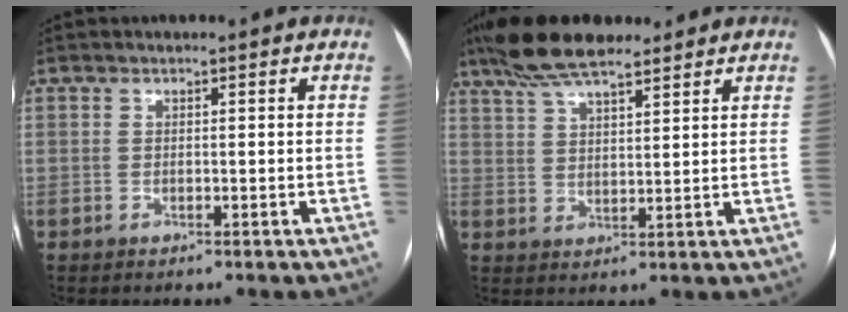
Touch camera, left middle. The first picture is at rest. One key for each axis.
{"total": 10.6, "fx": 8.5, "fy": 2.5, "fz": 5.9, "tx": -0.114, "ty": 0.029, "tz": 0.152}